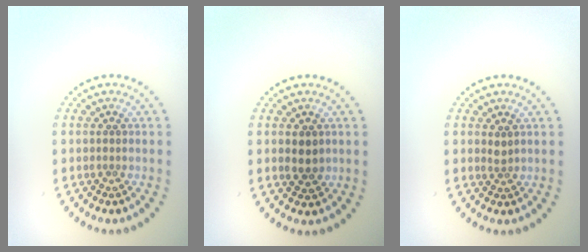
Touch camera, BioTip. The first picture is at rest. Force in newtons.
{"total": 1.9, "press": 1.9, "slide": 0.2}
{"total": 0.9, "press": 0.6, "slide": 0.7}